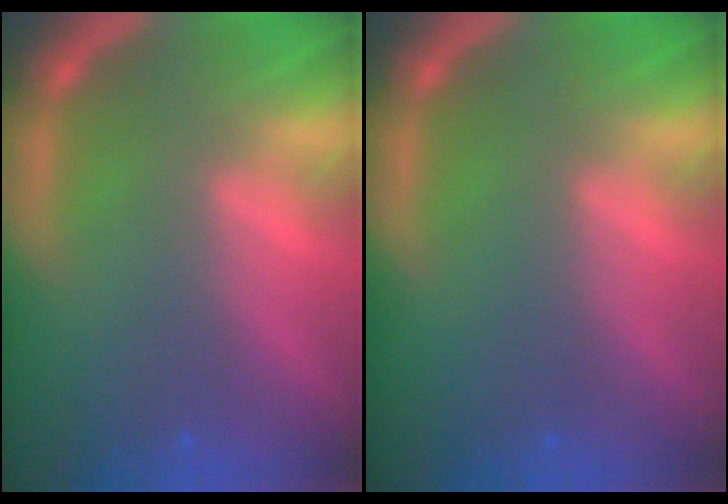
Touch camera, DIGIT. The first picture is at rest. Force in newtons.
{"total": 0.0}